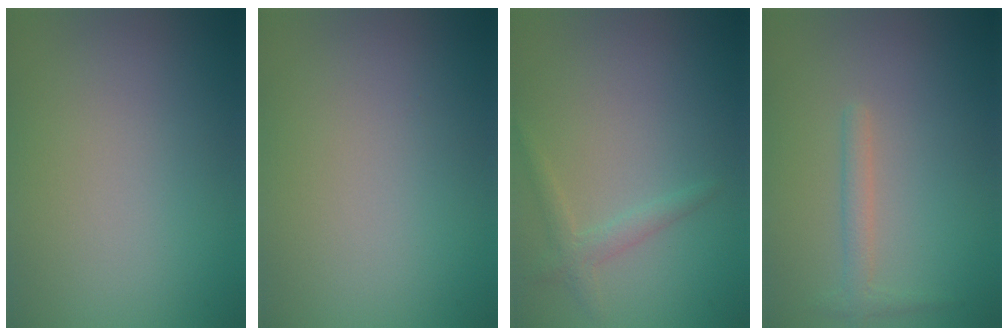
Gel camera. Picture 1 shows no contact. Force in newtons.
{"total": 0.0}
{"total": 1.6, "press": 1.6, "slide": 0.1}
{"total": 1.4, "press": 1.4, "slide": 0.1}